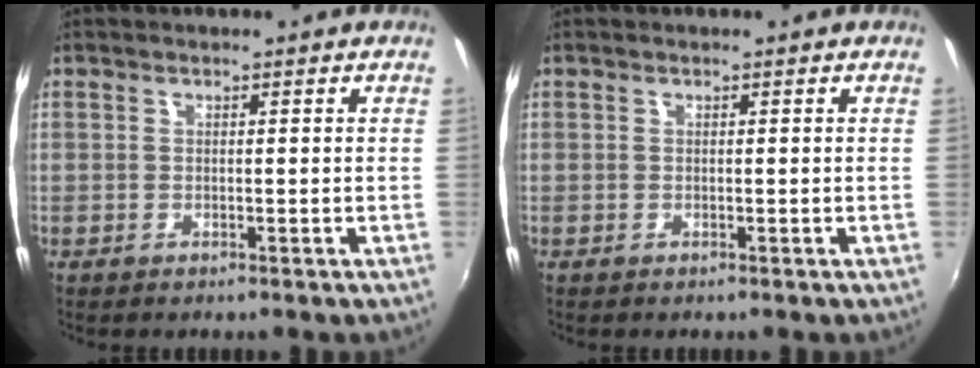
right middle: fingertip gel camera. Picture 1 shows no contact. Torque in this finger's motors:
{"motor_torque": [0.01, -0.03, 0.00, 0.01]}